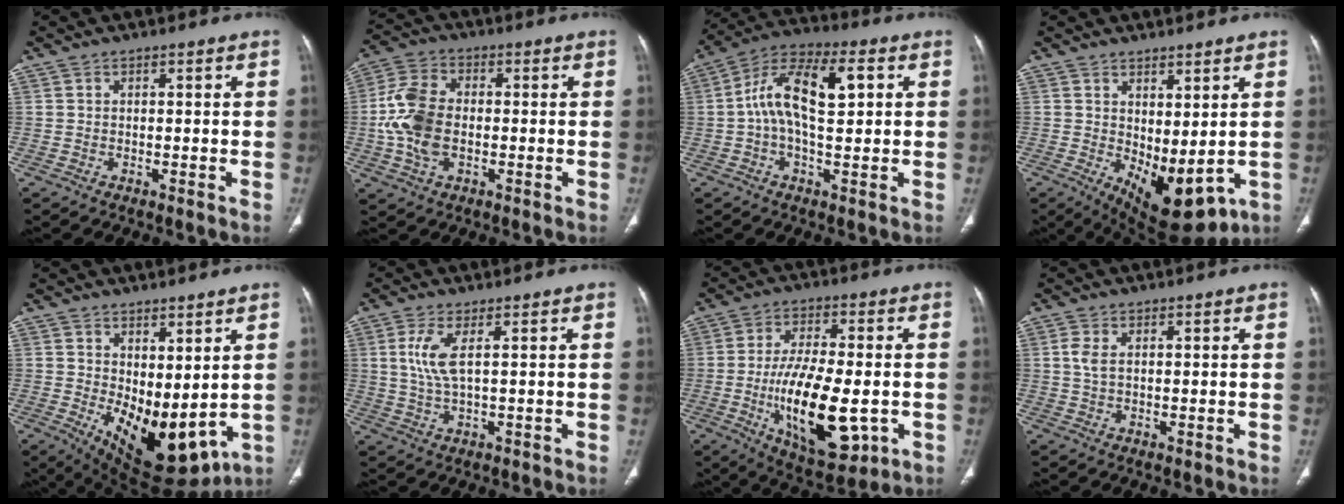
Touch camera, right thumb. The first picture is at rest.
{"total": 10.8, "force": [-1.1, 6.8, 8.3], "torque": [-0.174, 0.015, -0.027]}
{"total": 13.5, "force": [1.9, 6.3, 11.8], "torque": [-0.210, 0.030, 0.029]}
{"total": 10.9, "force": [-0.4, 5.2, 9.6], "torque": [-0.131, -0.017, 0.020]}
{"total": 14.4, "force": [0.4, 7.4, 12.3], "torque": [-0.173, -0.029, 0.036]}
{"total": 5.2, "force": [1.4, 1.3, 4.9], "torque": [-0.128, -0.003, 0.032]}
{"total": 18.5, "force": [-4.0, 7.8, 16.3], "torque": [-0.266, -0.005, -0.052]}
{"total": 2.5, "force": [0.7, 1.2, 2.1], "torque": [-0.053, 0.001, 0.017]}